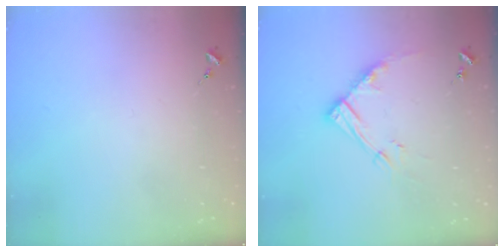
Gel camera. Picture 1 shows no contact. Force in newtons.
{"total": 13.1, "press": 13.0, "slide": 1.3}